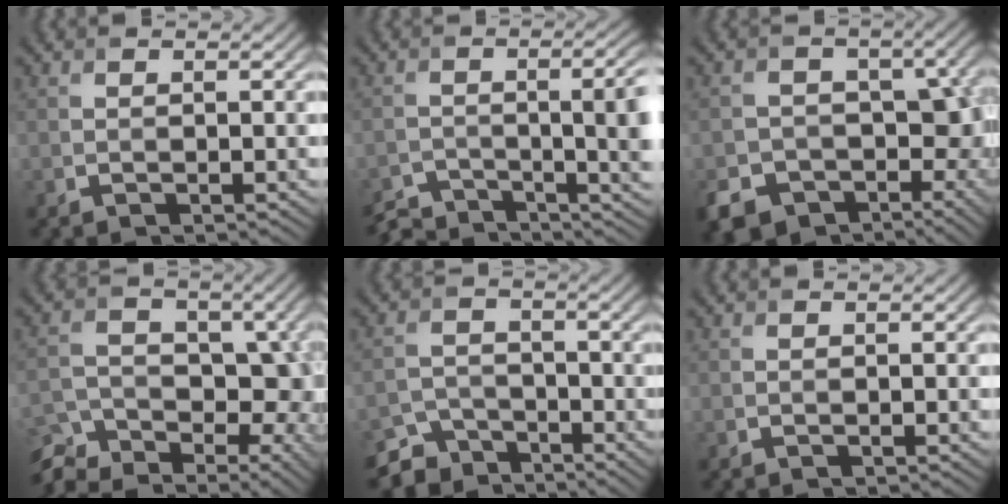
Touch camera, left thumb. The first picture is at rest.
{"total": 7.2, "force": [-4.3, 2.3, 5.3], "torque": [-0.077, -0.011, -0.078]}
{"total": 11.5, "force": [-4.7, 8.9, 5.8], "torque": [-0.091, -0.042, -0.069]}
{"total": 11.6, "force": [-7.6, 6.3, 6.2], "torque": [-0.107, -0.007, -0.132]}
{"total": 5.8, "force": [-4.8, 3.2, 0.7], "torque": [-0.015, -0.009, -0.088]}
{"total": 0.0}